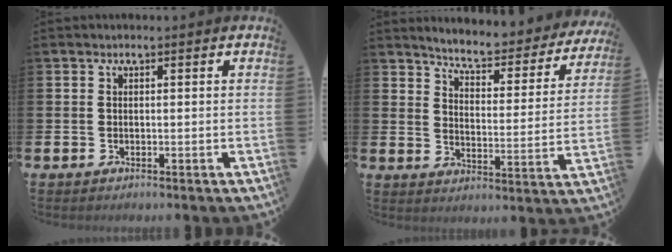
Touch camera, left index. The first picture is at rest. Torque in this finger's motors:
{"motor_torque": [1.00, -0.95, 0.52, 0.14]}